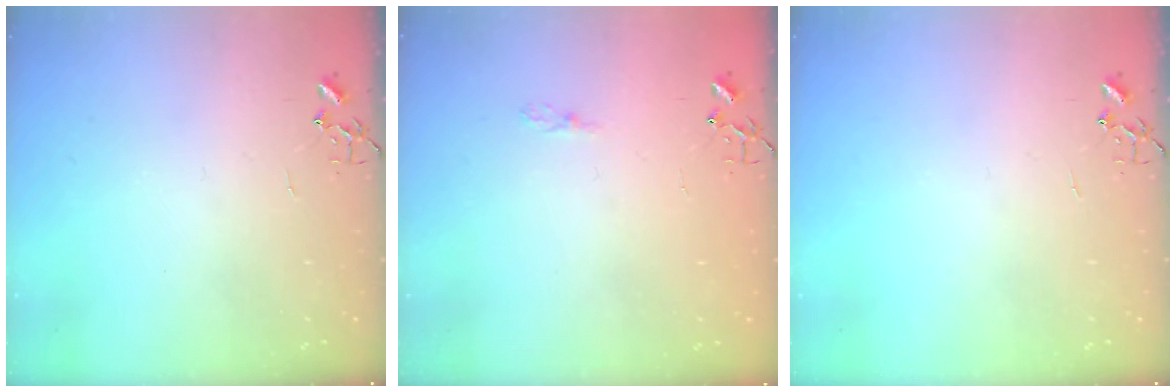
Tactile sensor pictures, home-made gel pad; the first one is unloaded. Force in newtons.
{"total": 3.5, "press": 3.5, "slide": 0.5}
{"total": 0.0}